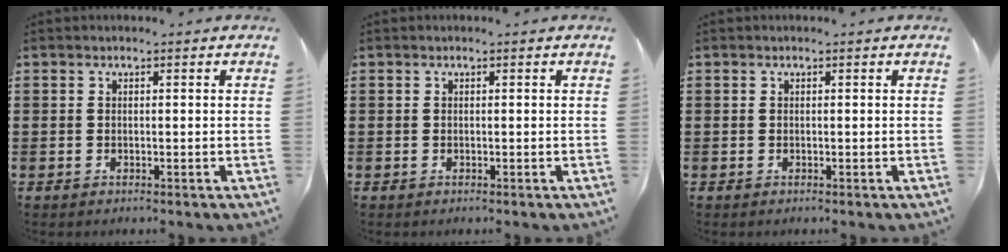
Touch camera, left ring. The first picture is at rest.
{"total": 0.0}
{"total": 0.0}